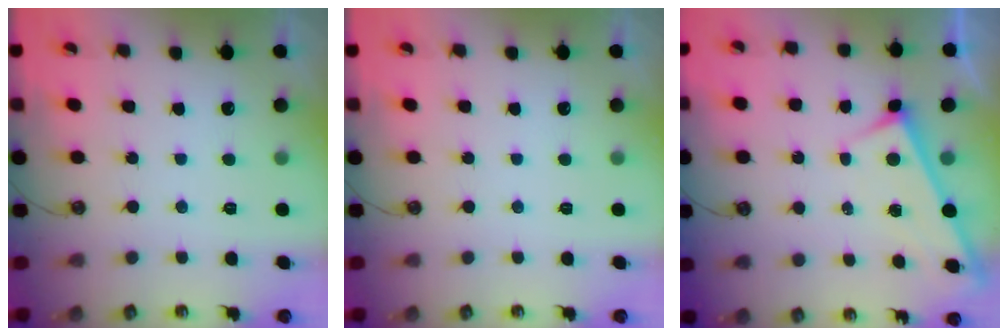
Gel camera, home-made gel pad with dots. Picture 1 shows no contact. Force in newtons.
{"total": 0.0}
{"total": 3.0, "press": 3.0, "slide": 0.1}